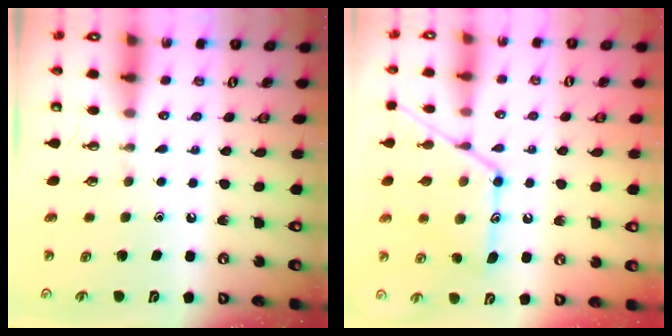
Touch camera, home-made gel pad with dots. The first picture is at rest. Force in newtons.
{"total": 16.4, "press": 16.3, "slide": 1.4}